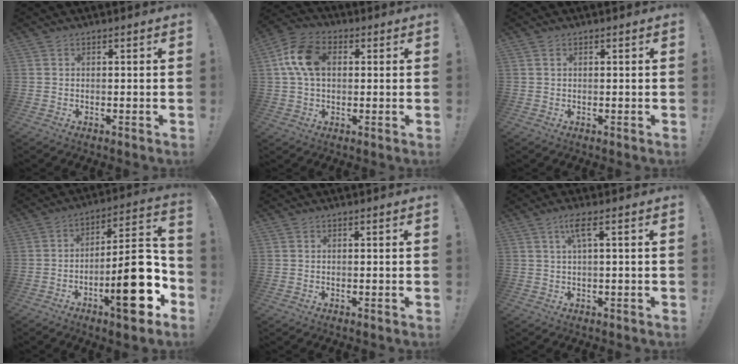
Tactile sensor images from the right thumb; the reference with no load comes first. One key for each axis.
{"total": 12.3, "fx": 2.3, "fy": 8.3, "fz": 8.8, "tx": -0.153, "ty": 0.014, "tz": 0.047}
{"total": 0.5, "fx": 0.3, "fy": 0.3, "fz": 0.3, "tx": -0.007, "ty": 0.001, "tz": 0.005}
{"total": 21.2, "fx": -7.3, "fy": 6.1, "fz": 18.9, "tx": -0.262, "ty": 0.044, "tz": -0.110}
{"total": 0.0}
{"total": 4.3, "fx": 1.3, "fy": 0.2, "fz": 4.1, "tx": -0.075, "ty": 0.001, "tz": 0.016}